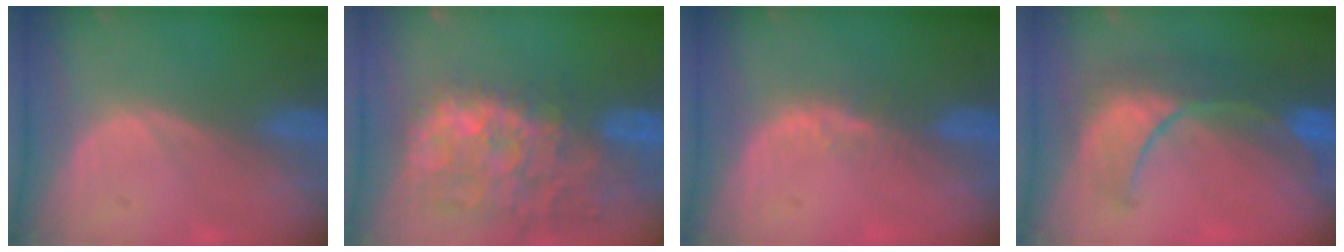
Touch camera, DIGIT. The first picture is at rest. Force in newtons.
{"total": 14.7, "press": 11.9, "slide": 8.7}
{"total": 2.4, "press": 1.8, "slide": 1.5}
{"total": 8.7, "press": 8.6, "slide": 1.5}